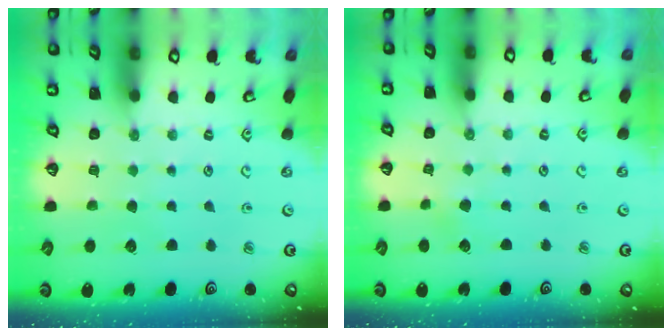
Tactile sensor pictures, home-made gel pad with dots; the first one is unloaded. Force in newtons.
{"total": 2.1, "press": 2.0, "slide": 0.6}